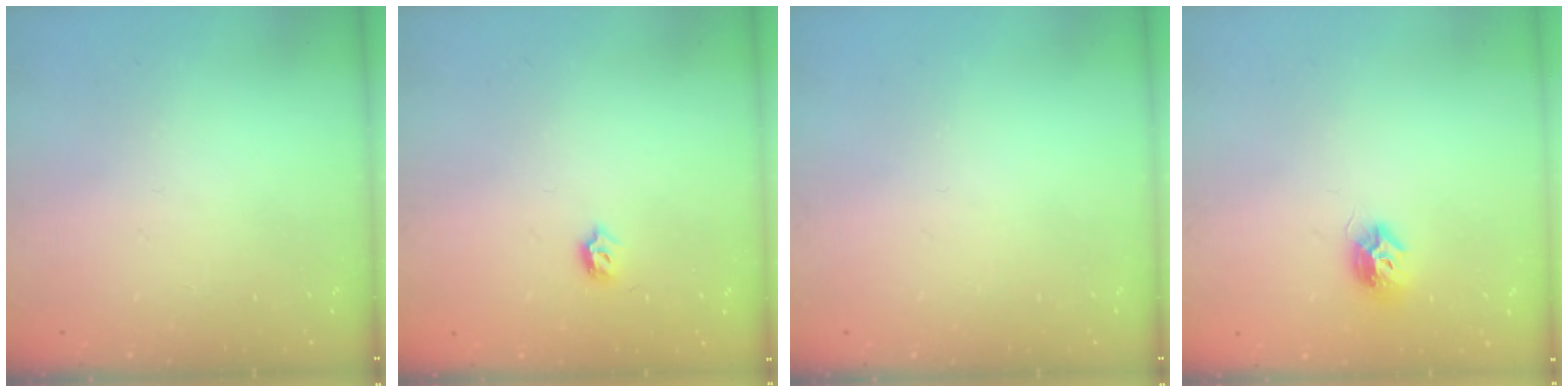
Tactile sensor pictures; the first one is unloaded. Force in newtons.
{"total": 3.4, "press": 3.3, "slide": 0.5}
{"total": 0.0}
{"total": 7.9, "press": 7.9, "slide": 0.4}